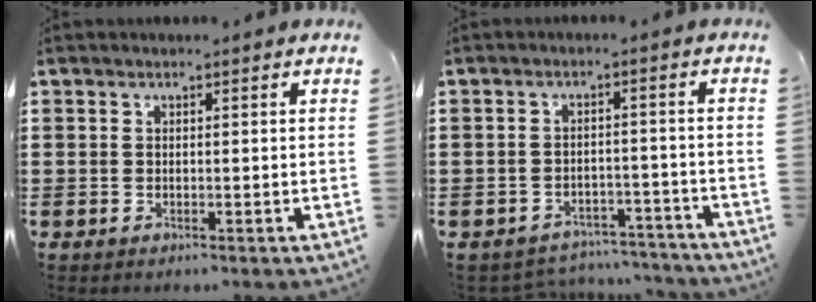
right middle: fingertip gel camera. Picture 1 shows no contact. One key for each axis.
{"total": 4.0, "fx": -3.9, "fy": 0.6, "fz": 0.2, "tx": -0.007, "ty": 0.006, "tz": -0.083}